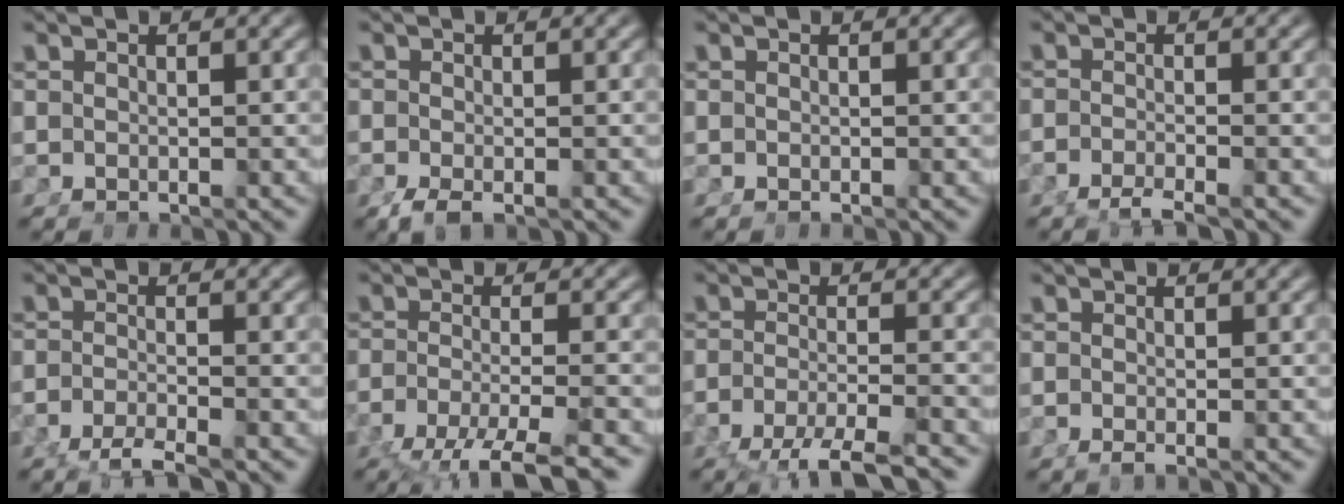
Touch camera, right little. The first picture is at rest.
{"total": 1.6, "force": [-1.3, 0.3, 1.0], "torque": [-0.021, -0.014, -0.013]}
{"total": 0.0}
{"total": 2.2, "force": [-1.9, -0.1, 1.0], "torque": [-0.012, -0.005, -0.034]}
{"total": 2.6, "force": [-2.3, -0.3, 1.2], "torque": [-0.019, -0.010, -0.036]}
{"total": 6.8, "force": [-5.3, 1.3, 4.1], "torque": [-0.064, -0.033, -0.066]}
{"total": 5.3, "force": [-4.3, 0.6, 3.1], "torque": [-0.044, -0.023, -0.059]}
{"total": 0.9, "force": [-0.7, 0.1, 0.6], "torque": [-0.009, -0.003, -0.011]}